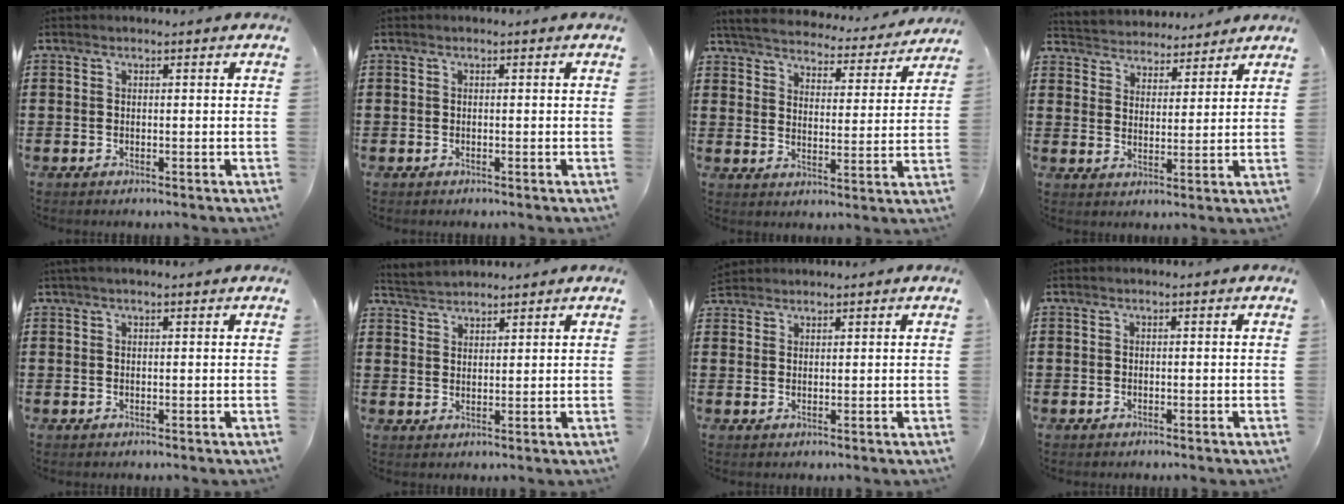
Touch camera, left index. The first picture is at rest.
{"total": 0.0}
{"total": 4.8, "force": [4.7, 0.3, 0.7], "torque": [-0.042, -0.034, 0.078]}
{"total": 3.9, "force": [3.8, 0.7, -0.7], "torque": [-0.008, -0.023, 0.065]}
{"total": 0.9, "force": [0.7, 0.1, 0.6], "torque": [-0.013, 0.002, 0.012]}
{"total": 3.0, "force": [3.0, 0.4, -0.1], "torque": [-0.009, -0.005, 0.056]}
{"total": 1.8, "force": [1.7, 0.4, -0.1], "torque": [-0.004, 0.003, 0.035]}
{"total": 0.0}